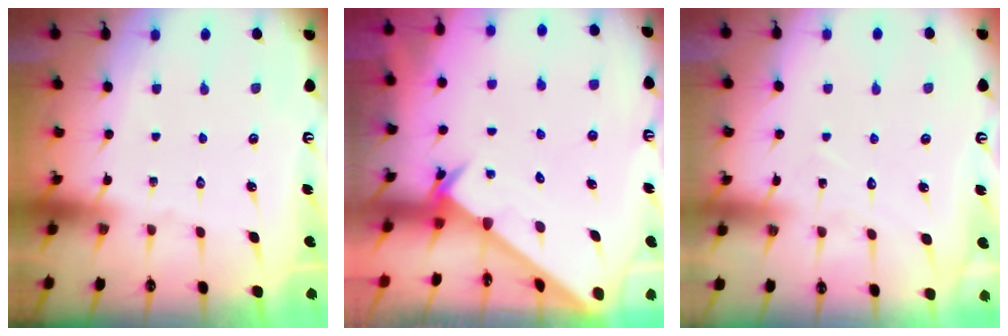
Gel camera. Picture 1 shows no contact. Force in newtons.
{"total": 2.2, "press": 2.2, "slide": 0.2}
{"total": 6.5, "press": 6.5, "slide": 0.1}